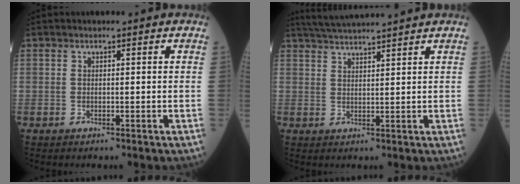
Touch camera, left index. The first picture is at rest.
{"total": 7.6, "force": [7.1, -1.1, 2.6], "torque": [-0.051, 0.027, 0.117]}